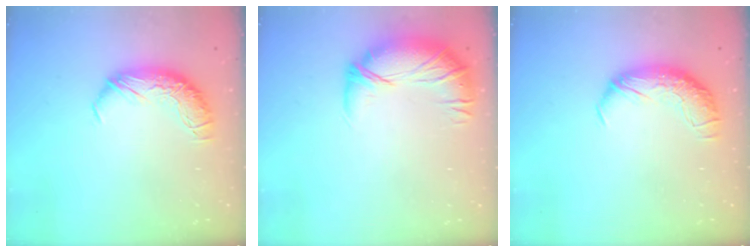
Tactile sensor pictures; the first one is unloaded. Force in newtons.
{"total": 3.1, "press": 2.3, "slide": 2.1}
{"total": 1.8, "press": 0.7, "slide": 1.6}